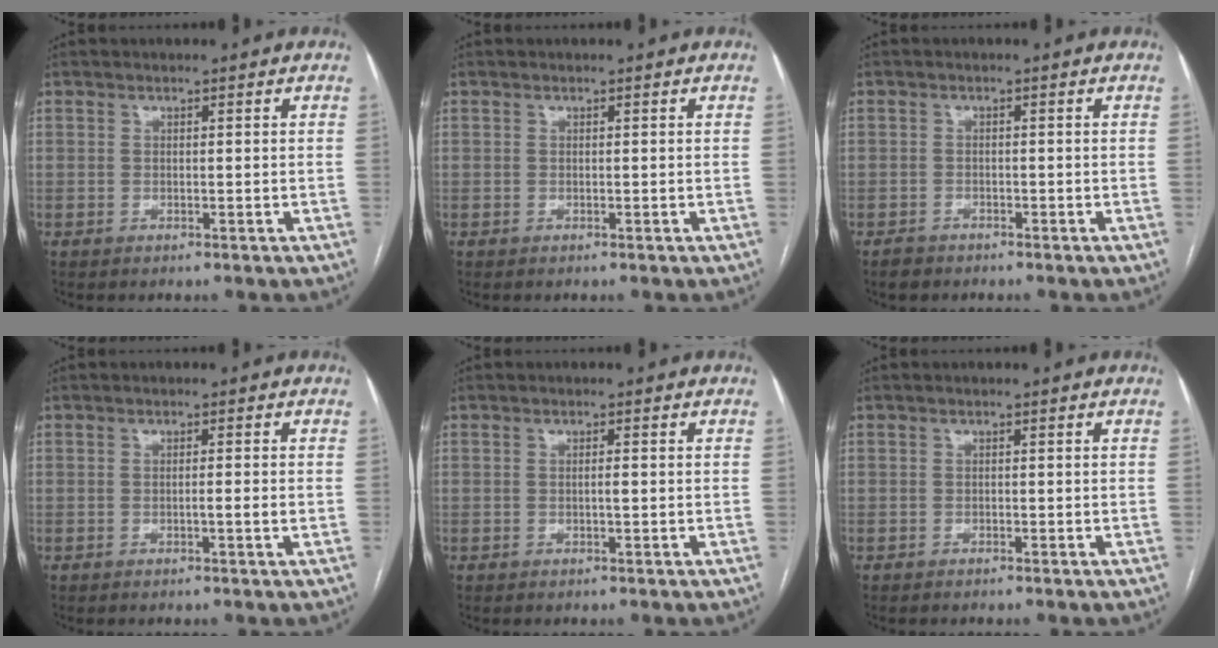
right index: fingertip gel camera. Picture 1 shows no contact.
{"total": 0.0}
{"total": 1.9, "force": [-1.5, 1.2, 0.2], "torque": [-0.011, 0.003, -0.025]}
{"total": 1.5, "force": [-0.4, -0.2, 1.4], "torque": [-0.022, -0.001, -0.007]}
{"total": 1.0, "force": [-0.1, 0.0, 1.0], "torque": [-0.018, 0.000, -0.002]}
{"total": 0.0}